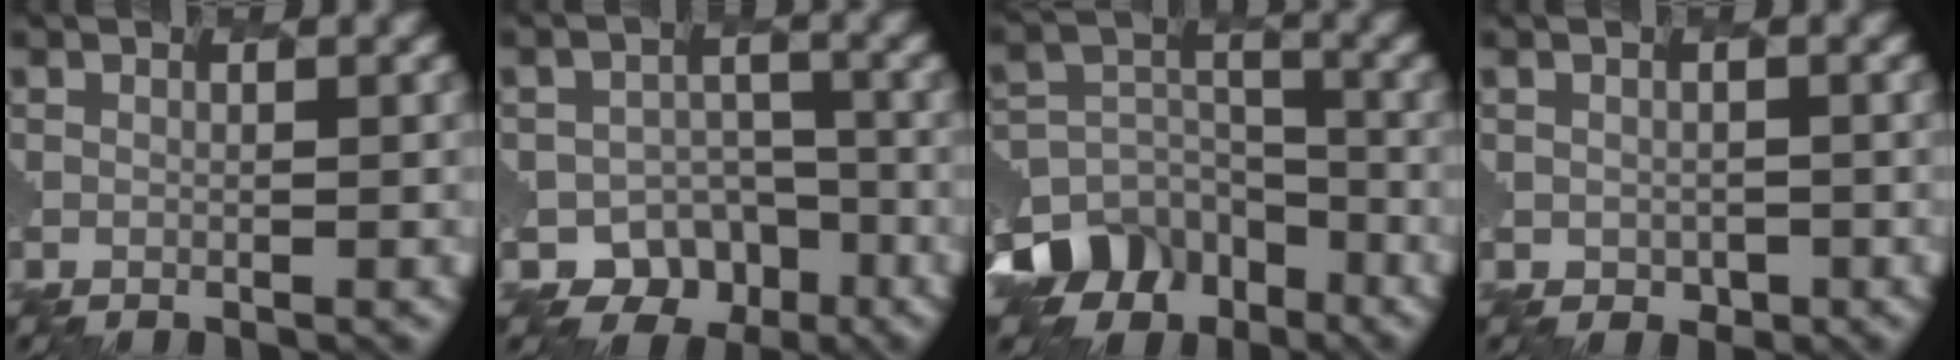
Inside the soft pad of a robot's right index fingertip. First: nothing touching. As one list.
[{"total": 6.6, "force": [-4.6, 4.7, 0.3], "torque": [0.015, -0.005, -0.060]}, {"total": 13.1, "force": [-9.5, 8.9, 2.2], "torque": [-0.083, -0.025, -0.144]}, {"total": 1.0, "force": [-0.3, 1.0, -0.2], "torque": [-0.011, -0.012, -0.001]}]